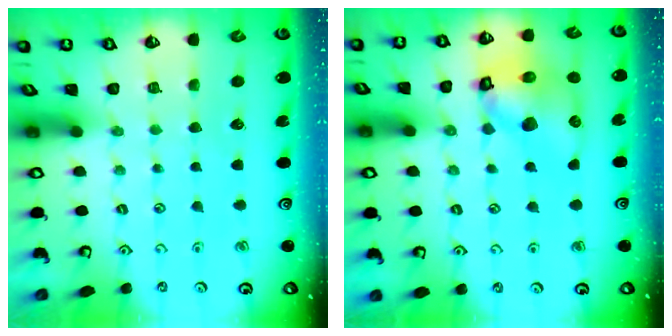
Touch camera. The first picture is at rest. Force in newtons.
{"total": 14.0, "press": 13.8, "slide": 2.1}